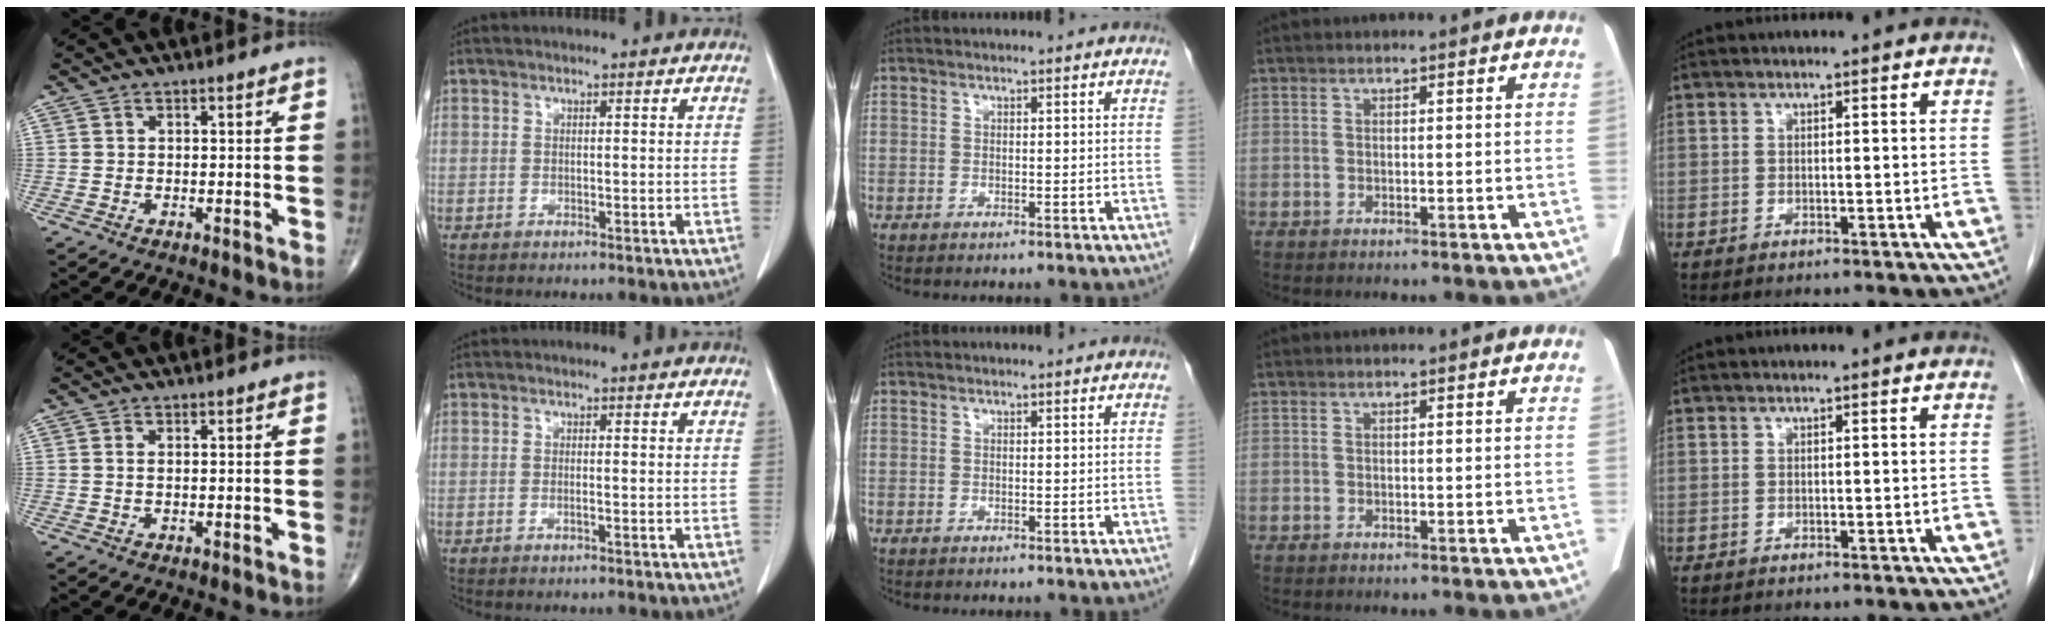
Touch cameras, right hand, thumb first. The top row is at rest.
{"thumb": {"total": 0.9, "force": [0.2, 0.4, 0.7], "torque": [-0.021, 0.003, 0.005]}, "index": {"total": 0.6, "force": [-0.1, 0.0, 0.6], "torque": [-0.011, 0.001, 0.001]}}